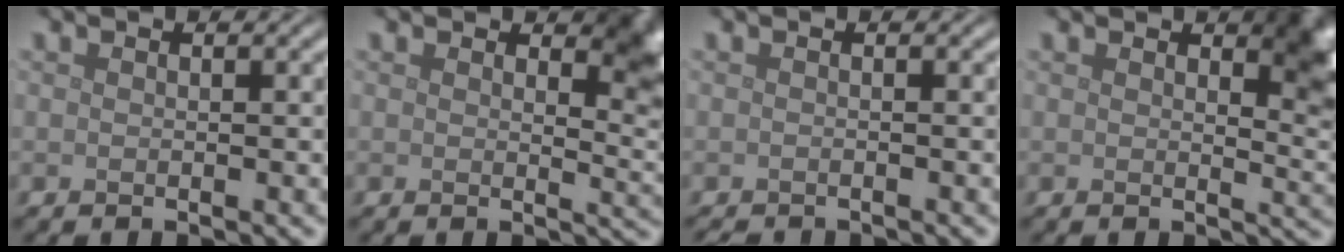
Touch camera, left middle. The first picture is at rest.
{"total": 3.6, "force": [1.8, 1.7, 2.7], "torque": [-0.026, -0.009, 0.027]}
{"total": 1.7, "force": [-1.7, 0.2, 0.4], "torque": [0.001, -0.009, -0.027]}
{"total": 4.2, "force": [2.0, 1.5, 3.3], "torque": [-0.032, -0.003, 0.031]}